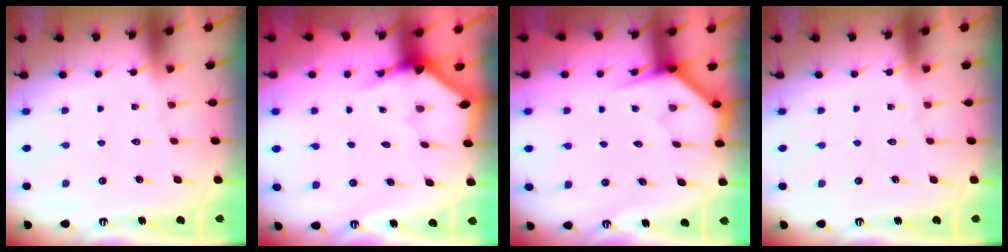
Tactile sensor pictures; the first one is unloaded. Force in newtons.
{"total": 3.4, "press": 3.4, "slide": 0.1}
{"total": 3.7, "press": 3.7, "slide": 0.2}
{"total": 0.0}